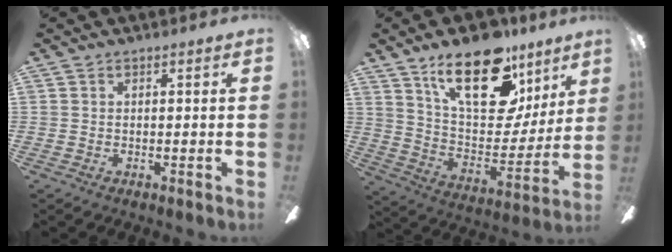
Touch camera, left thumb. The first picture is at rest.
{"total": 24.9, "force": [14.6, 12.0, 16.2], "torque": [-0.240, -0.079, 0.255]}